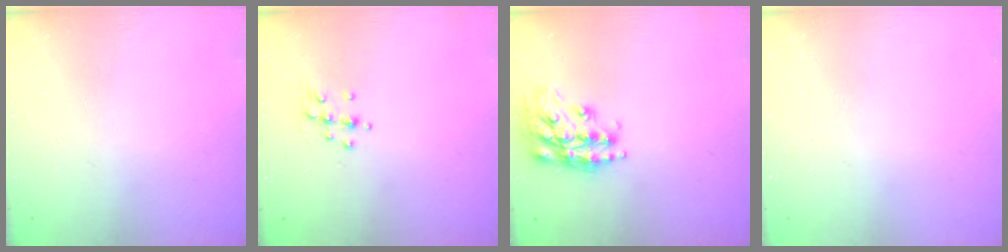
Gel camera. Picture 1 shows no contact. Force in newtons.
{"total": 6.3, "press": 6.2, "slide": 0.9}
{"total": 17.2, "press": 17.2, "slide": 1.4}
{"total": 0.0}